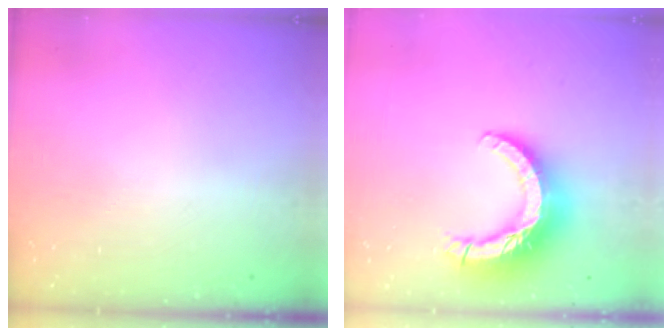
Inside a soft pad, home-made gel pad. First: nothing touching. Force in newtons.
{"total": 13.9, "press": 13.8, "slide": 1.4}